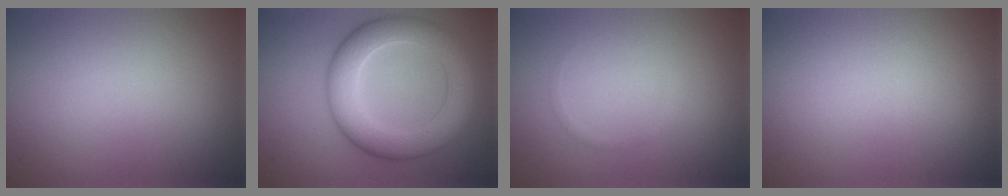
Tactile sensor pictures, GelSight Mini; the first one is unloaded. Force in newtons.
{"total": 7.4, "press": 7.4, "slide": 0.1}
{"total": 0.5, "press": 0.5, "slide": 0.0}
{"total": 0.0}